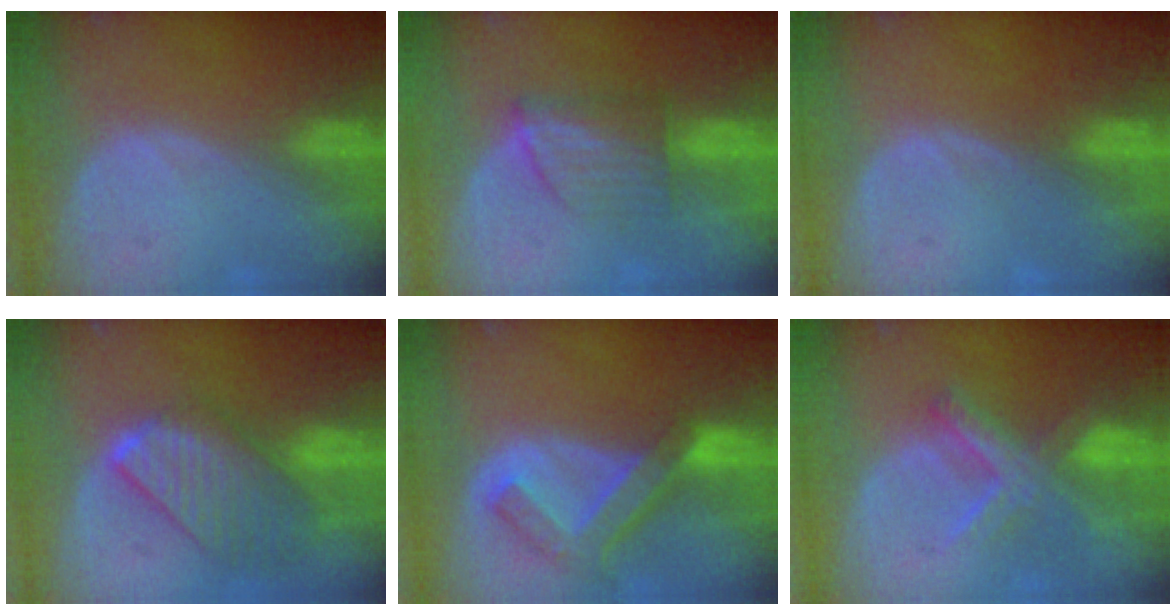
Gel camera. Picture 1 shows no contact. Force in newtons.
{"total": 6.1, "press": 5.5, "slide": 2.8}
{"total": 0.0}
{"total": 9.7, "press": 8.4, "slide": 4.9}
{"total": 7.7, "press": 6.6, "slide": 3.9}
{"total": 6.3, "press": 6.2, "slide": 1.4}